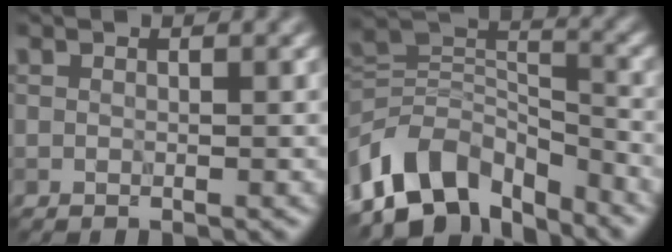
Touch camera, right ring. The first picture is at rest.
{"total": 10.1, "force": [-5.9, 6.0, 5.5], "torque": [-0.090, 0.013, -0.121]}